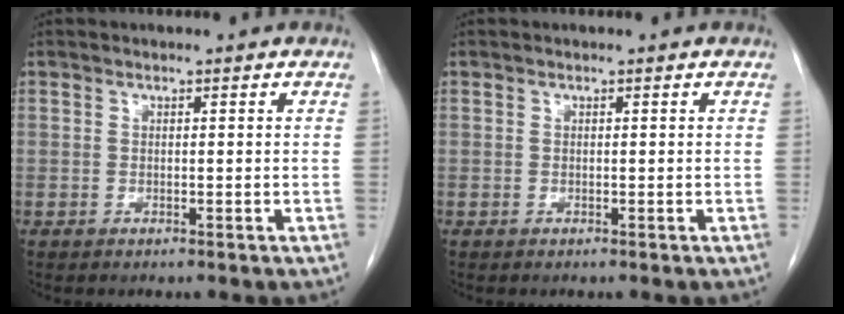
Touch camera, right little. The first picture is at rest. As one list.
[{"total": 0.0}]